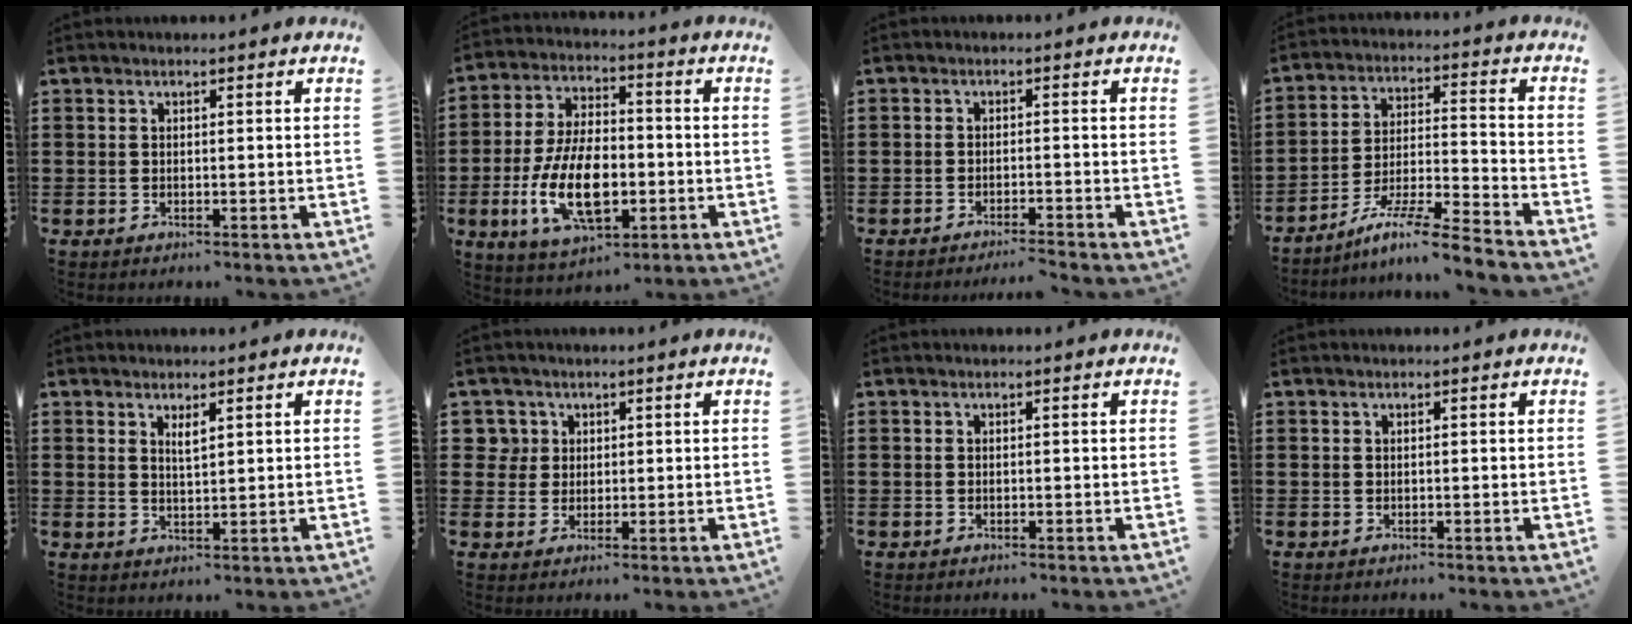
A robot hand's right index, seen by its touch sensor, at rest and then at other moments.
{"total": 12.4, "force": [-3.4, 6.0, 10.3], "torque": [-0.220, -0.012, -0.065]}
{"total": 2.1, "force": [-2.1, -0.3, 0.1], "torque": [-0.005, 0.002, -0.044]}
{"total": 9.0, "force": [-7.6, -0.4, 4.7], "torque": [-0.089, 0.000, -0.150]}
{"total": 2.0, "force": [1.3, 0.5, 1.4], "torque": [-0.029, 0.002, 0.022]}
{"total": 3.7, "force": [1.3, 3.4, 0.3], "torque": [-0.024, 0.014, 0.025]}
{"total": 0.0}
{"total": 0.0}